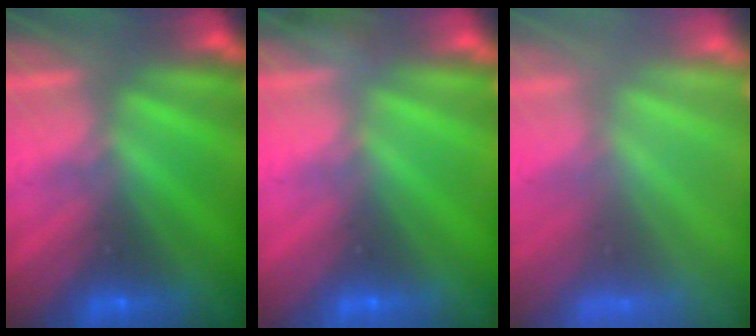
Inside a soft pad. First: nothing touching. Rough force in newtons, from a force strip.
{"total": 2.8}
{"total": 7.1}